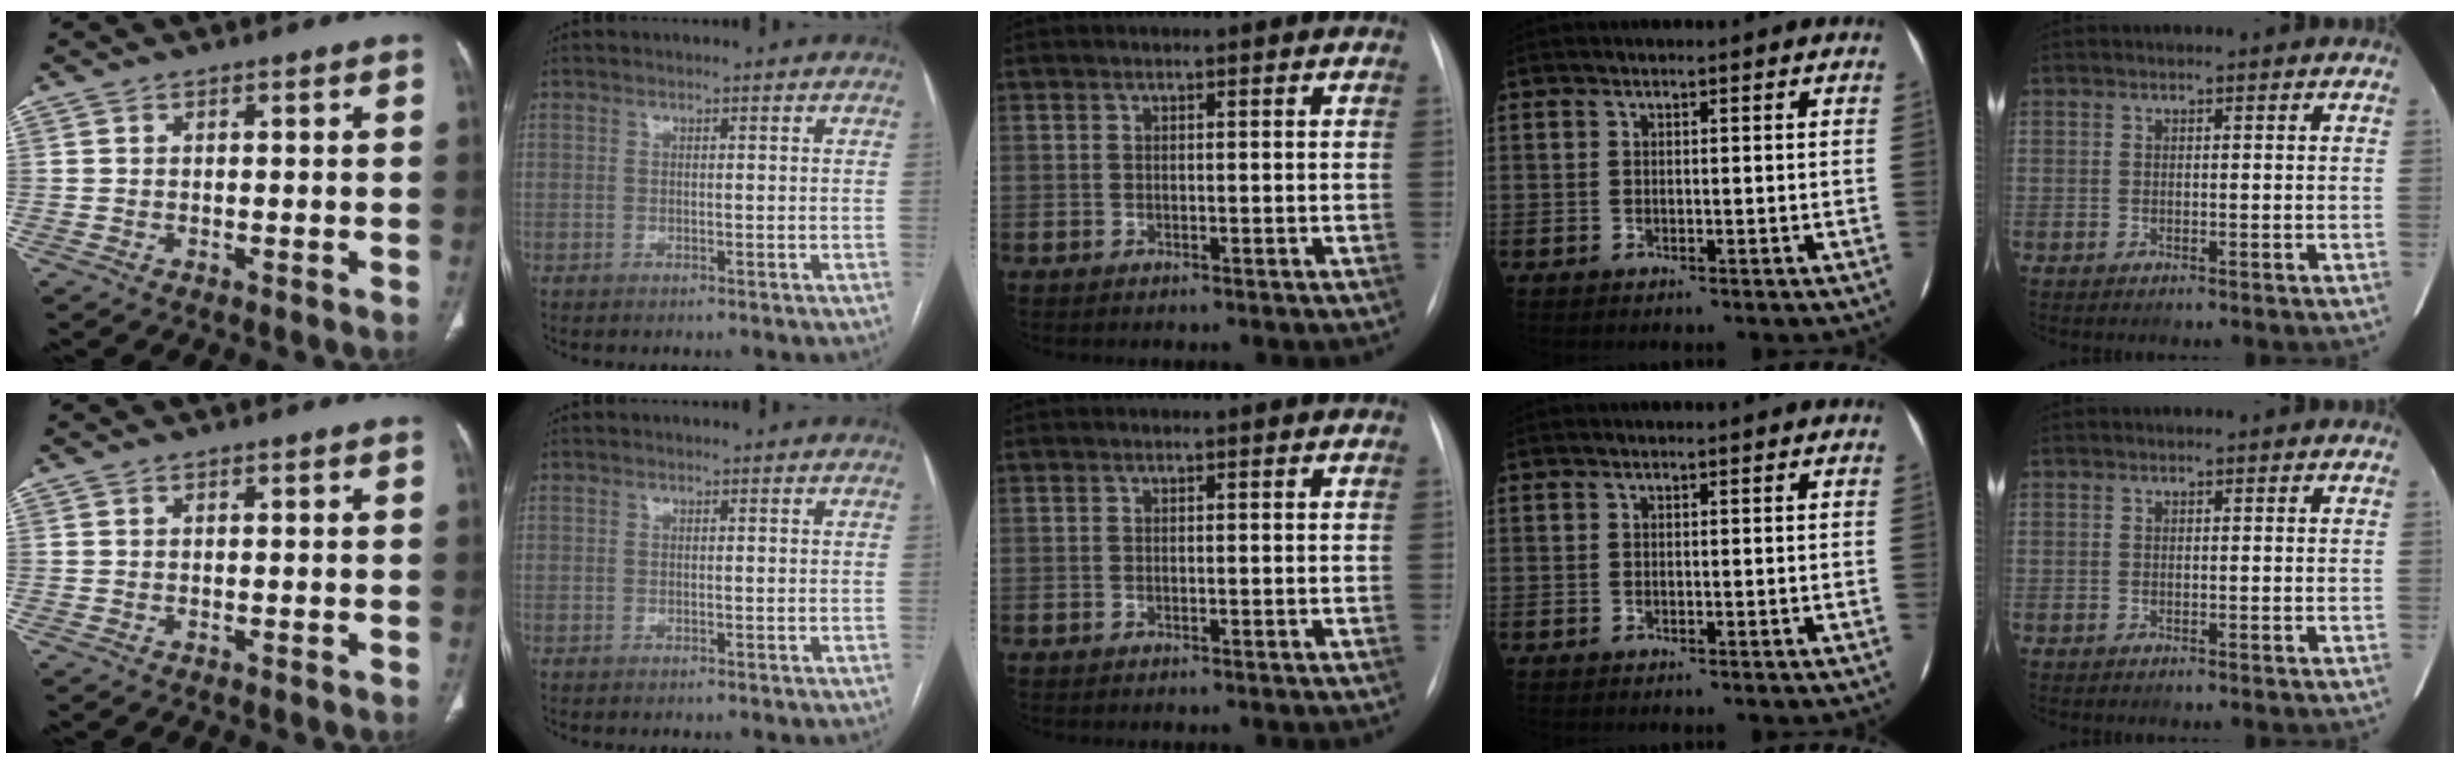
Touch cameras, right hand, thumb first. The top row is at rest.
{}